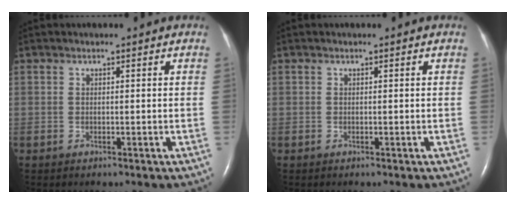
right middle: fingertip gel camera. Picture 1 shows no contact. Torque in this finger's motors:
{"motor_torque": [0.48, -0.49, 0.01, 0.00]}